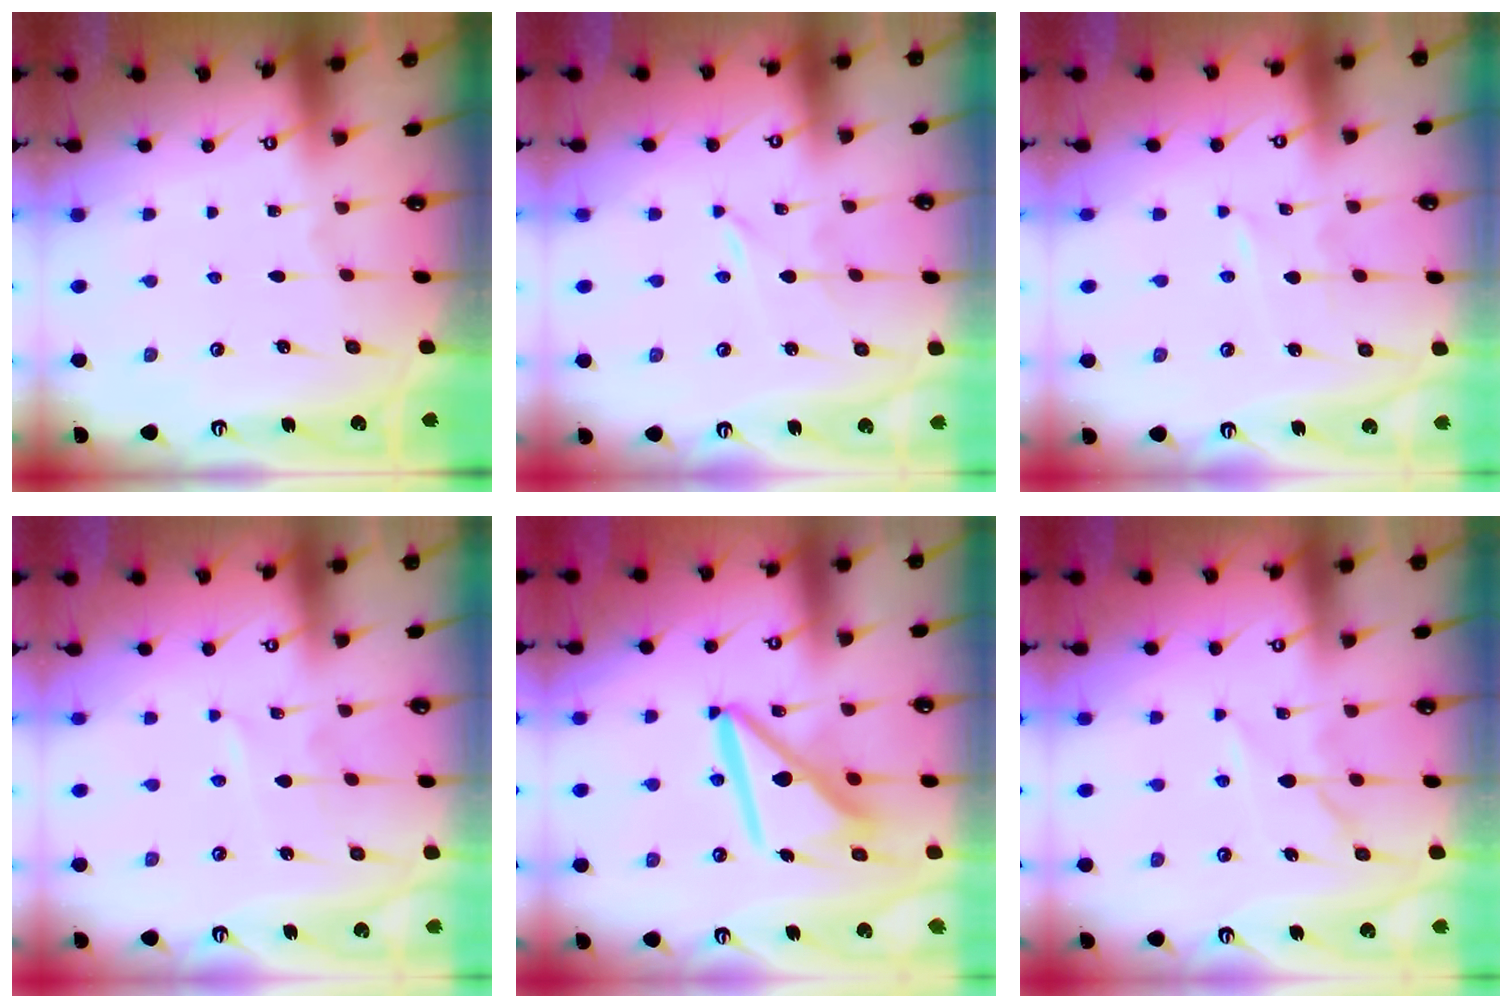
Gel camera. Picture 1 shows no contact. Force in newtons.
{"total": 0.0}
{"total": 0.9, "press": 0.9, "slide": 0.1}
{"total": 2.2, "press": 2.2, "slide": 0.3}
{"total": 12.4, "press": 12.4, "slide": 1.4}
{"total": 6.7, "press": 6.7, "slide": 0.8}